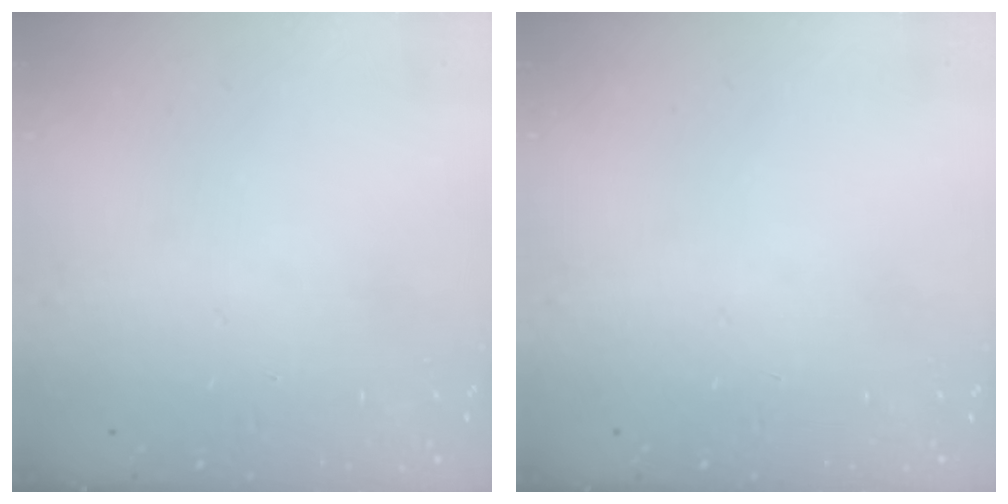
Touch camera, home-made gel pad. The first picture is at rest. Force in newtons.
{"total": 0.0}